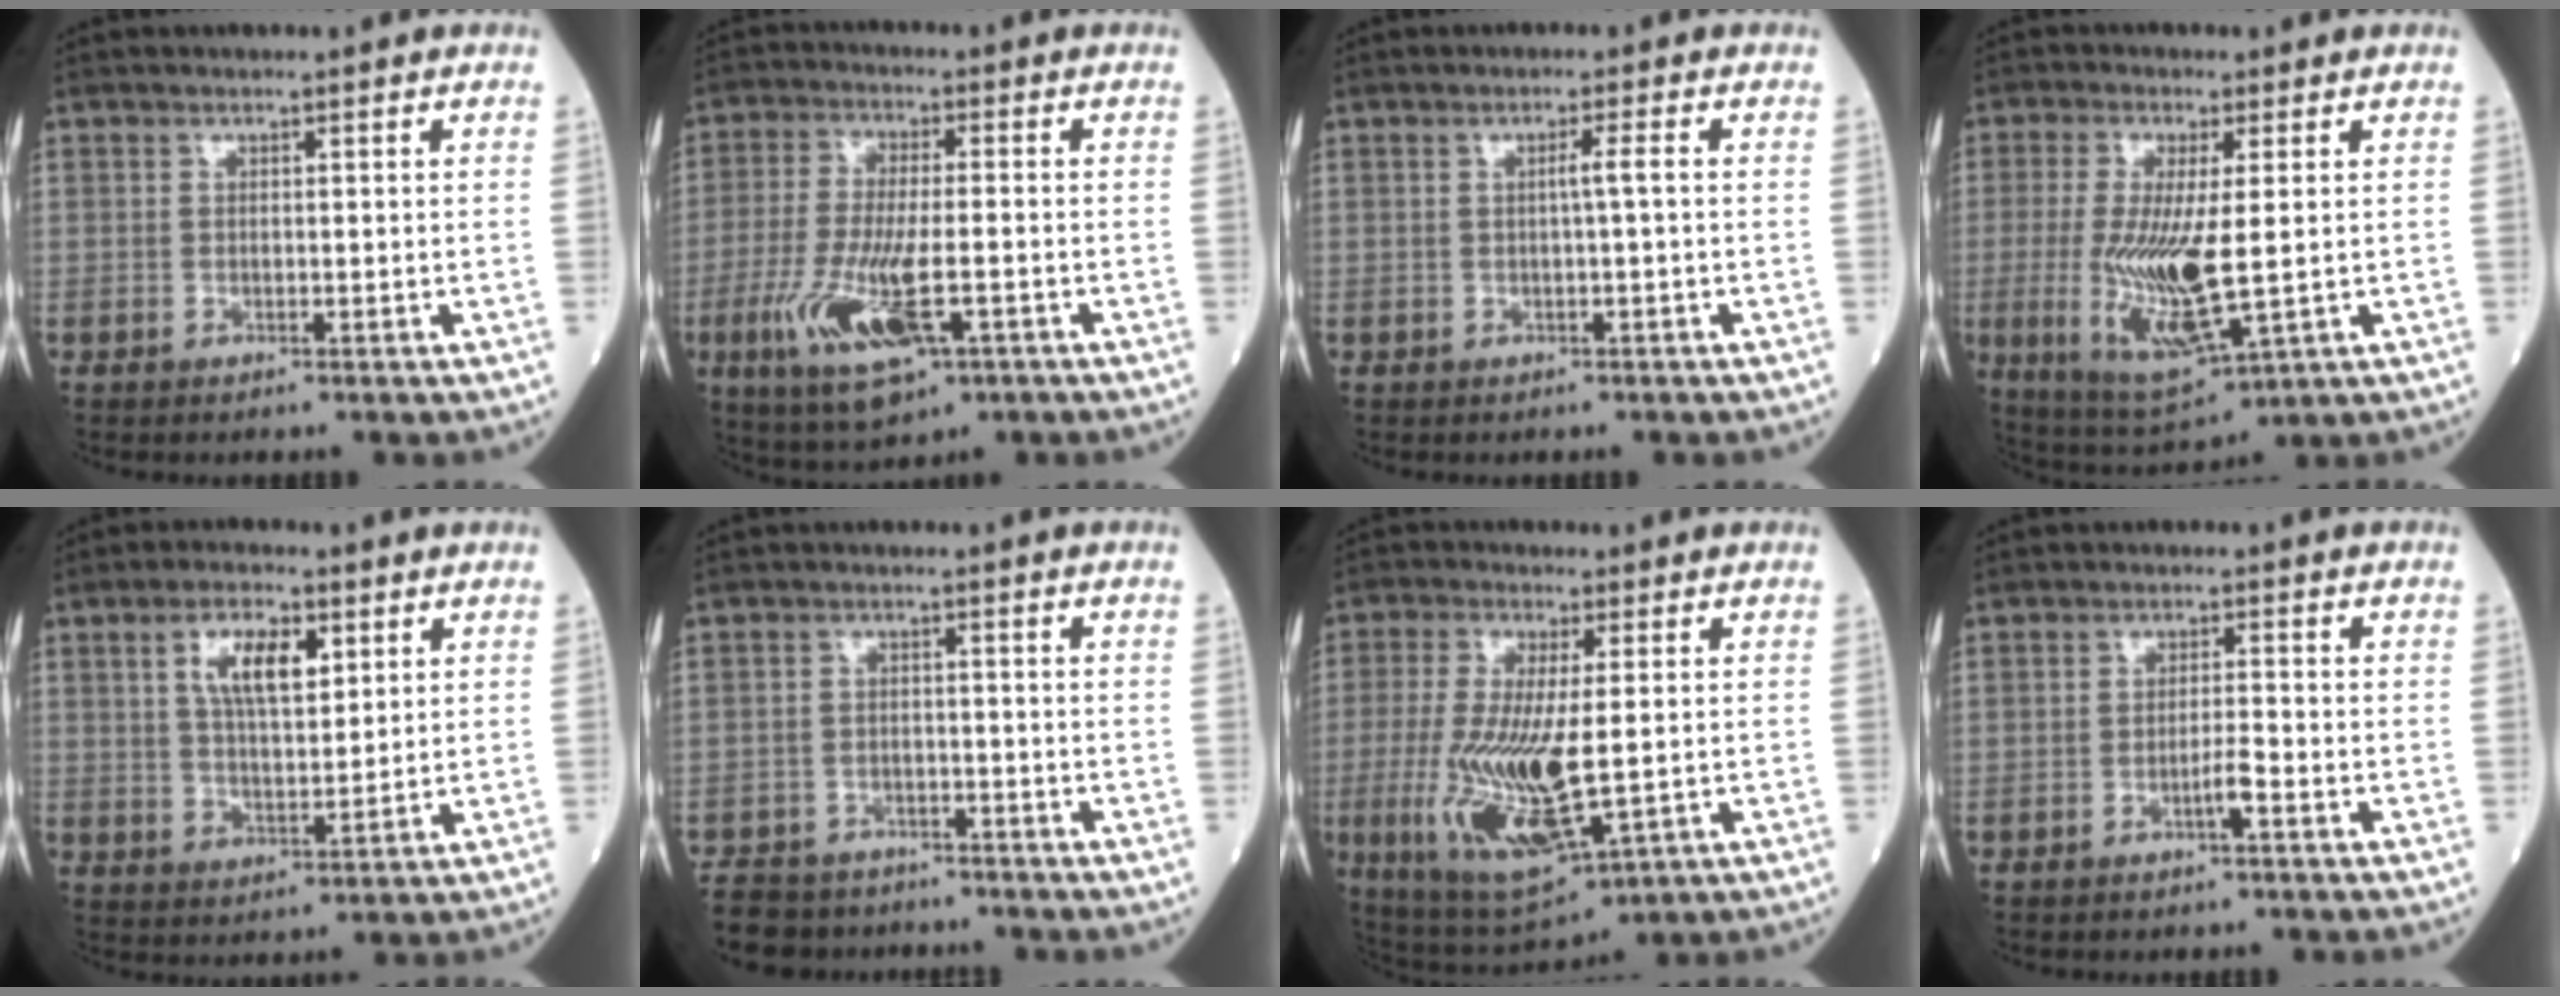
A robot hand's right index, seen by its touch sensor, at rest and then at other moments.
{"total": 12.2, "force": [-4.3, 3.2, 10.9], "torque": [-0.222, -0.019, -0.069]}
{"total": 1.6, "force": [-0.1, -0.4, 1.6], "torque": [-0.027, 0.002, -0.001]}
{"total": 12.4, "force": [-1.0, 2.5, 12.1], "torque": [-0.251, -0.029, -0.008]}
{"total": 7.6, "force": [3.0, 2.8, 6.4], "torque": [-0.121, 0.009, 0.058]}
{"total": 8.9, "force": [-7.7, 4.1, 1.6], "torque": [-0.029, -0.002, -0.116]}
{"total": 14.5, "force": [-2.0, 3.9, 13.8], "torque": [-0.285, -0.026, -0.023]}
{"total": 2.2, "force": [-1.1, -0.2, 1.8], "torque": [-0.033, -0.001, -0.022]}